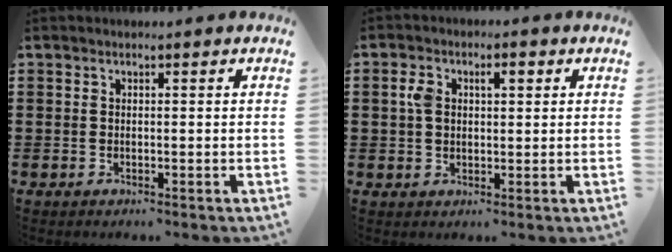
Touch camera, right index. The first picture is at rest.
{"total": 3.7, "force": [0.9, 2.1, 2.9], "torque": [-0.063, 0.014, 0.012]}